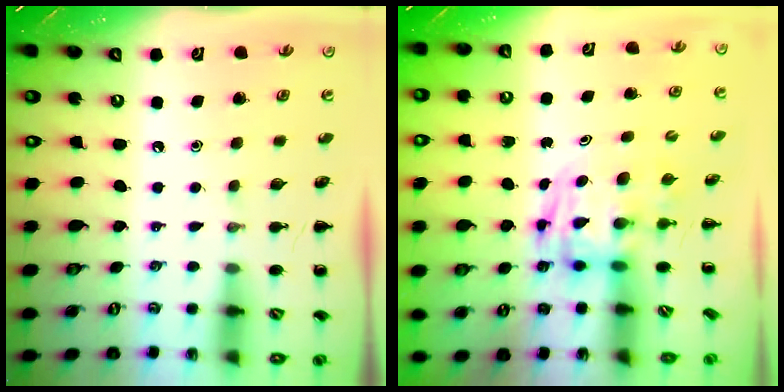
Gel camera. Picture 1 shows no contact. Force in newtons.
{"total": 2.8, "press": 2.8, "slide": 0.5}